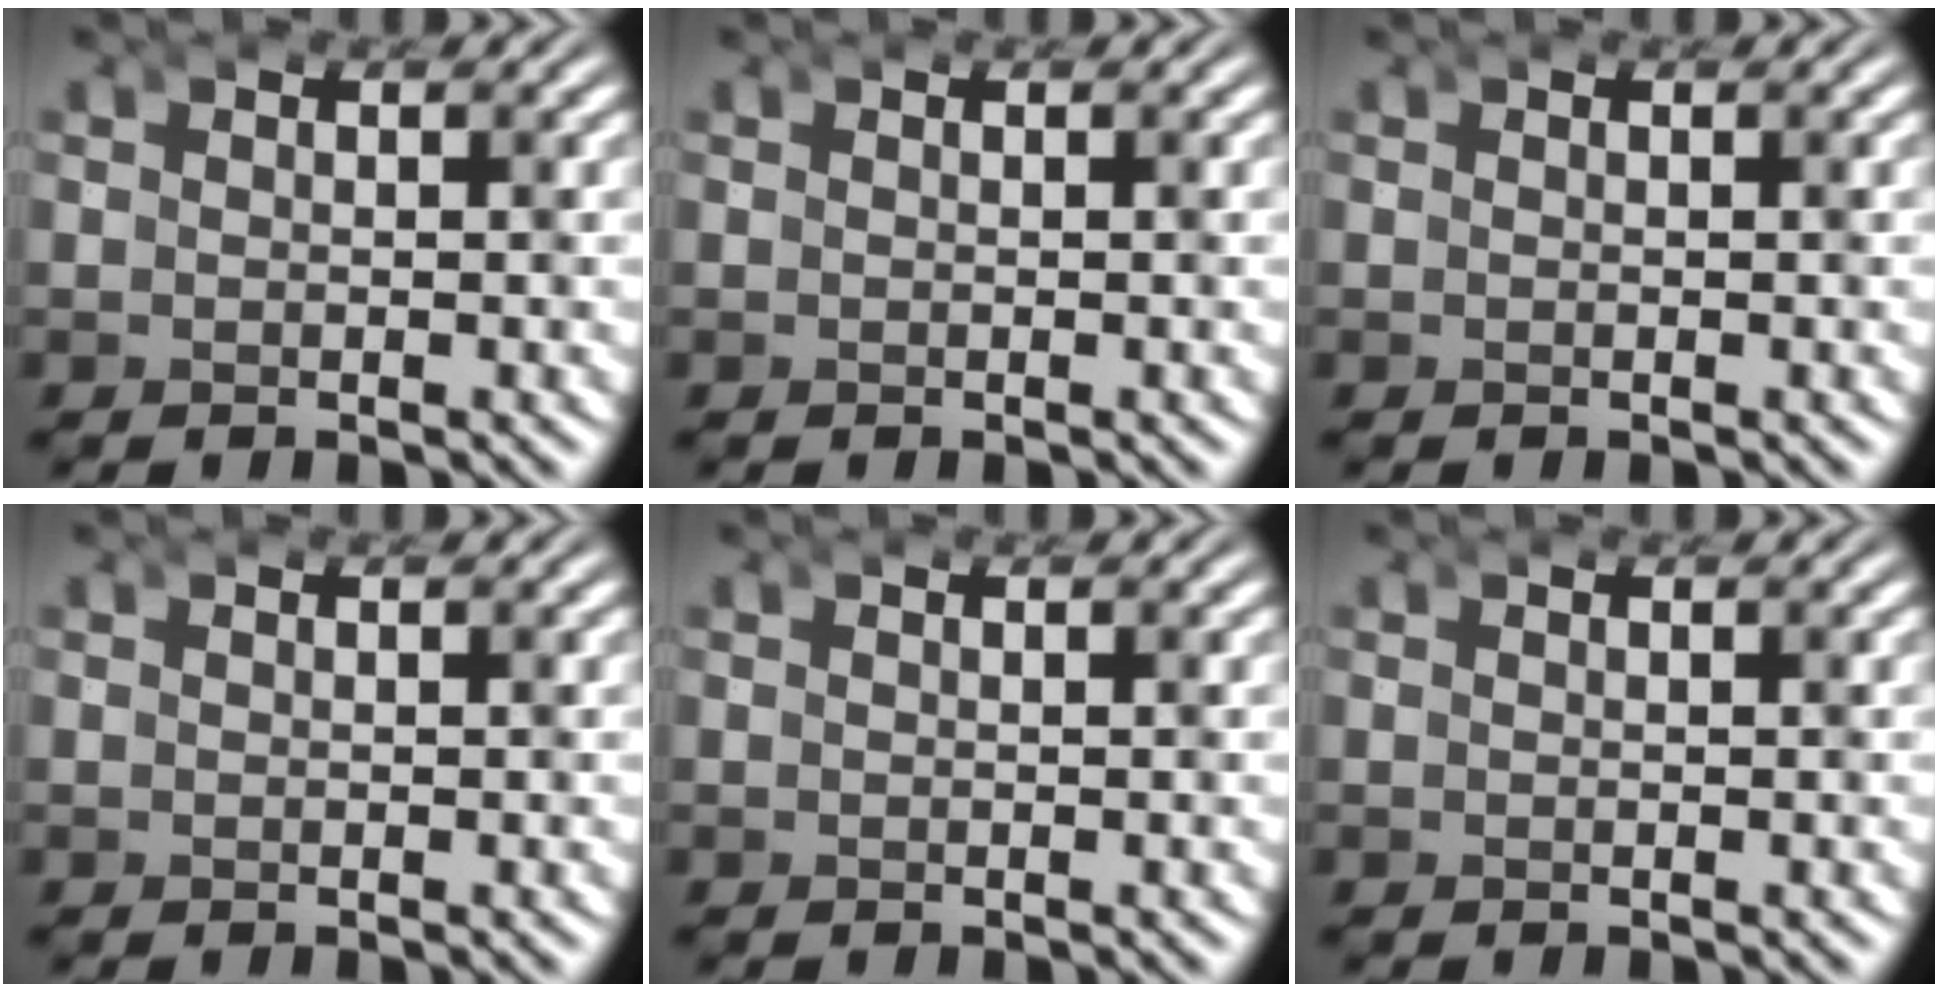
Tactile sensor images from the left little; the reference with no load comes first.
{"total": 0.0}
{"total": 0.0}
{"total": 0.0}
{"total": 0.0}
{"total": 0.0}